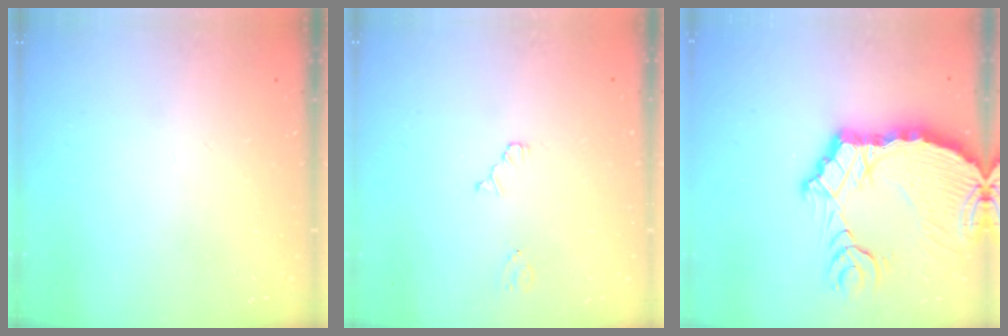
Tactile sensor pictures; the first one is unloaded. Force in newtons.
{"total": 2.5, "press": 2.5, "slide": 0.3}
{"total": 16.2, "press": 16.0, "slide": 2.4}